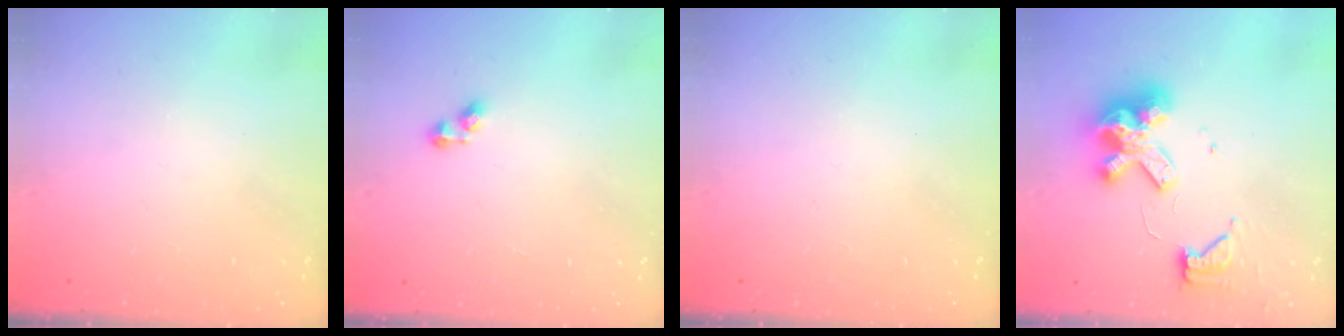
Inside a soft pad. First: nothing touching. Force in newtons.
{"total": 2.8, "press": 2.8, "slide": 0.3}
{"total": 0.0}
{"total": 12.3, "press": 12.2, "slide": 1.4}